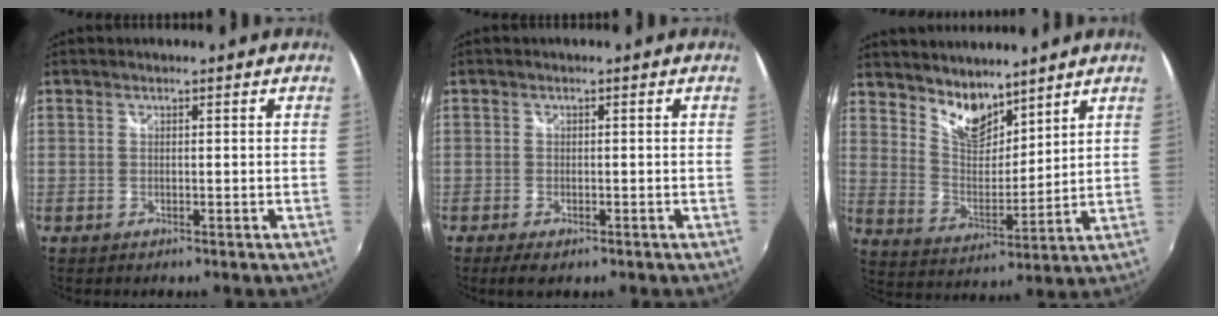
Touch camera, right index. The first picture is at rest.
{"total": 3.2, "force": [-2.1, 1.4, 1.9], "torque": [-0.044, -0.012, -0.036]}
{"total": 9.1, "force": [7.4, 3.9, 3.5], "torque": [-0.054, 0.000, 0.142]}